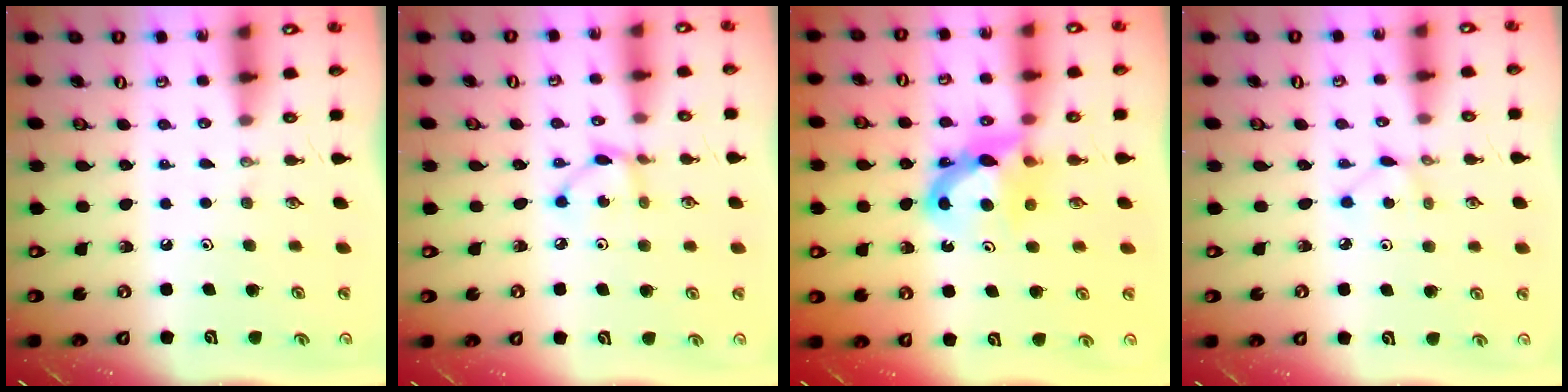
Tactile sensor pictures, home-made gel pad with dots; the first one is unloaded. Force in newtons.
{"total": 4.8, "press": 4.7, "slide": 0.2}
{"total": 7.5, "press": 7.5, "slide": 0.4}
{"total": 2.7, "press": 2.6, "slide": 0.3}